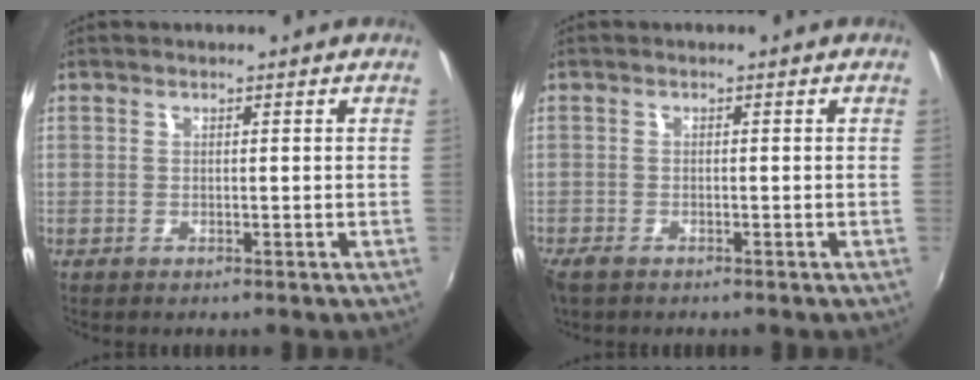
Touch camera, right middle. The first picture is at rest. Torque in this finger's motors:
{"motor_torque": [0.37, -0.35, 0.04, 0.02]}